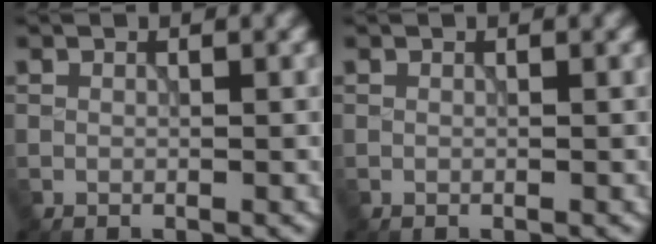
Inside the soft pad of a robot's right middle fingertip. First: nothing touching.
{"total": 0.0}